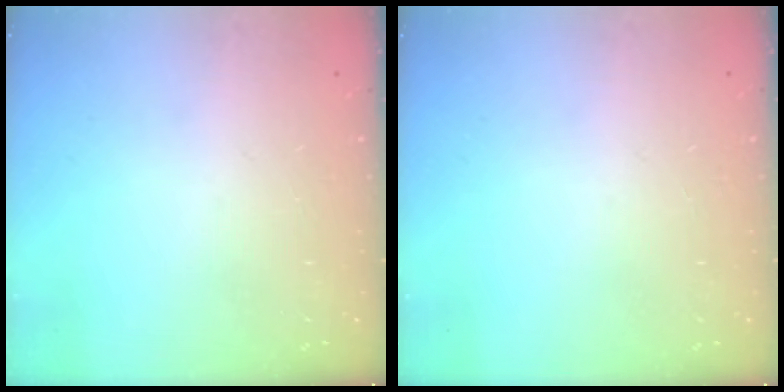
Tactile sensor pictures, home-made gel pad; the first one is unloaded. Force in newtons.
{"total": 0.0}